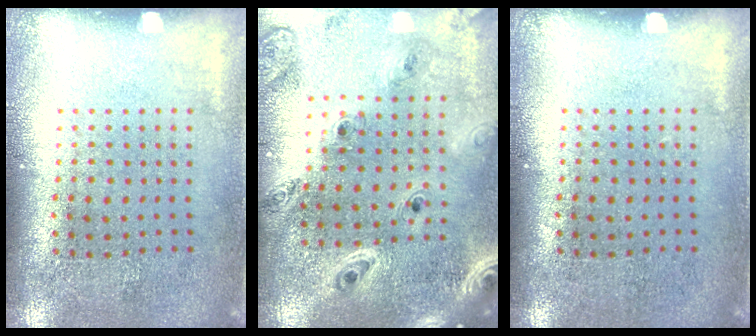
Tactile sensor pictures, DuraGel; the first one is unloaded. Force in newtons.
{"total": 2.0, "press": 1.9, "slide": 0.6}
{"total": 0.0}